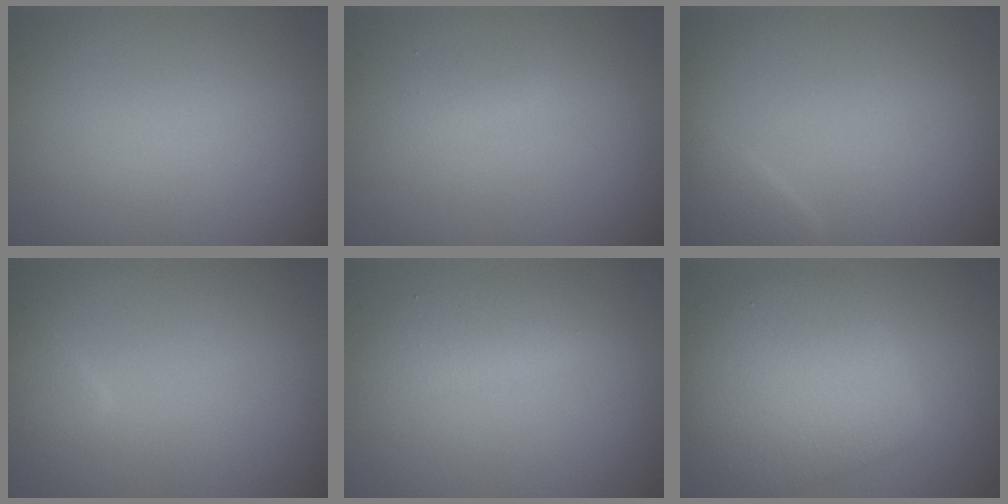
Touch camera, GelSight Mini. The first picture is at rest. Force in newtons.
{"total": 1.0, "press": 1.0, "slide": 0.0}
{"total": 1.4, "press": 1.4, "slide": 0.2}
{"total": 1.5, "press": 1.5, "slide": 0.1}
{"total": 2.0, "press": 2.0, "slide": 0.1}
{"total": 6.8, "press": 6.7, "slide": 0.3}